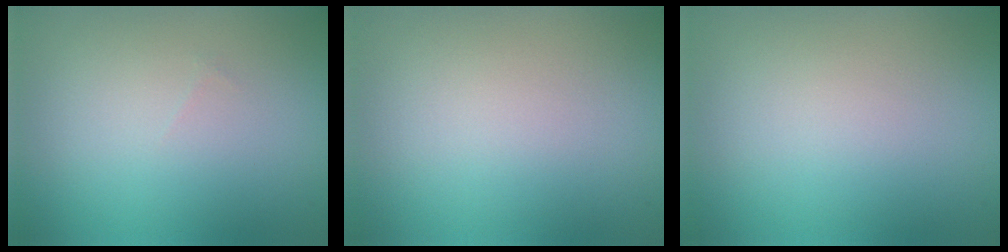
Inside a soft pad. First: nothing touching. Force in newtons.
{"total": 0.0}
{"total": 0.0}